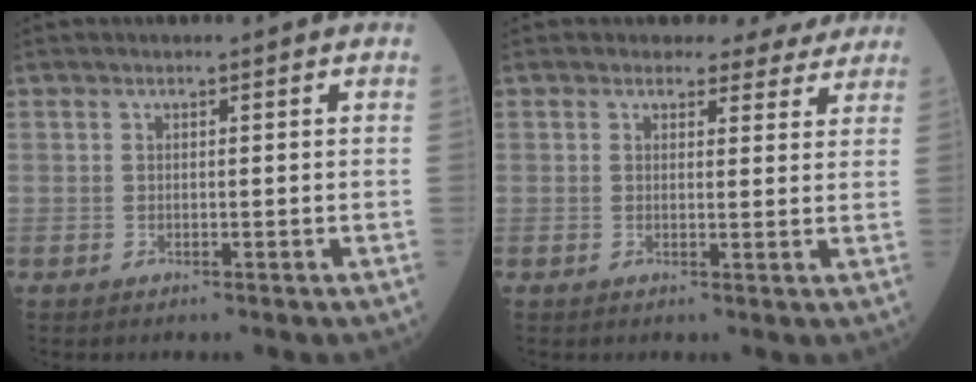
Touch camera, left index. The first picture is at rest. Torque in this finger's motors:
{"motor_torque": [0.20, -0.20, 0.03, -0.01]}